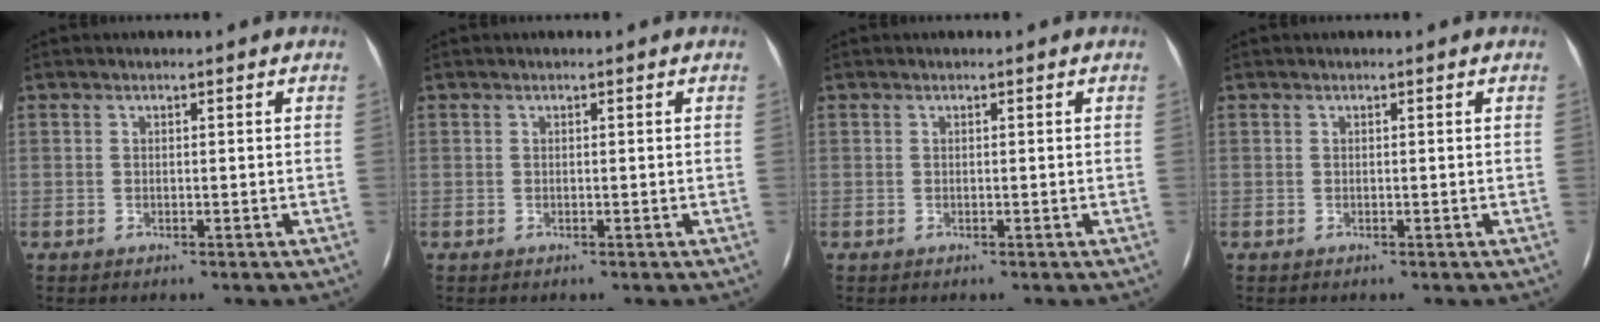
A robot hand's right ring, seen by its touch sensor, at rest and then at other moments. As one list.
[{"total": 0.0}, {"total": 0.0}, {"total": 0.0}]